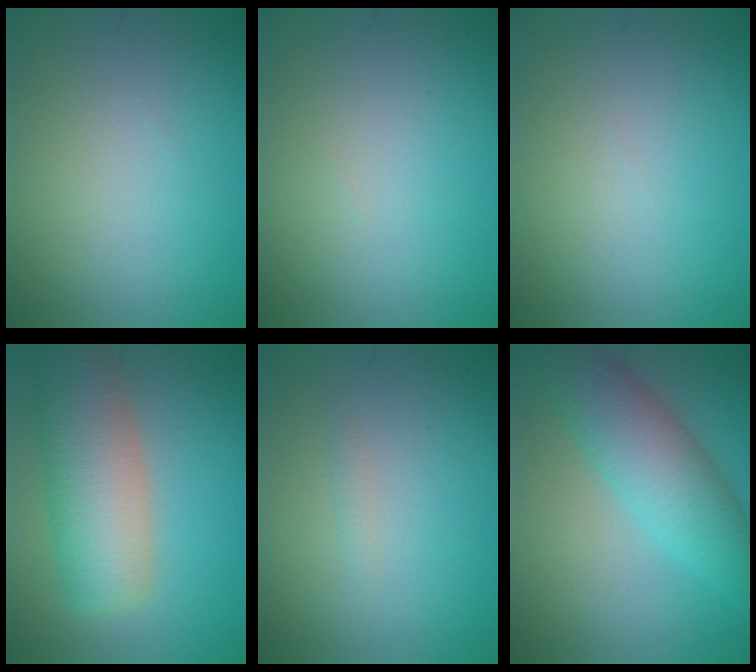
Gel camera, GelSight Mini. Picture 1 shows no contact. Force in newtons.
{"total": 0.0}
{"total": 0.0}
{"total": 8.1, "press": 8.1, "slide": 0.6}
{"total": 0.5, "press": 0.5, "slide": 0.1}
{"total": 6.5, "press": 6.5, "slide": 0.1}